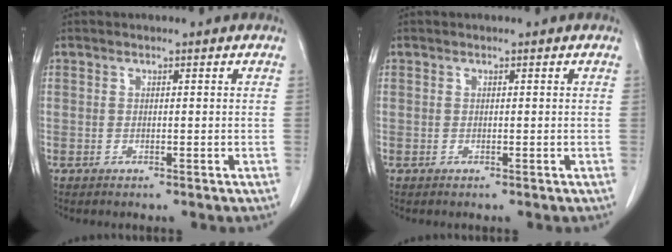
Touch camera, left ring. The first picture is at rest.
{"total": 0.0}